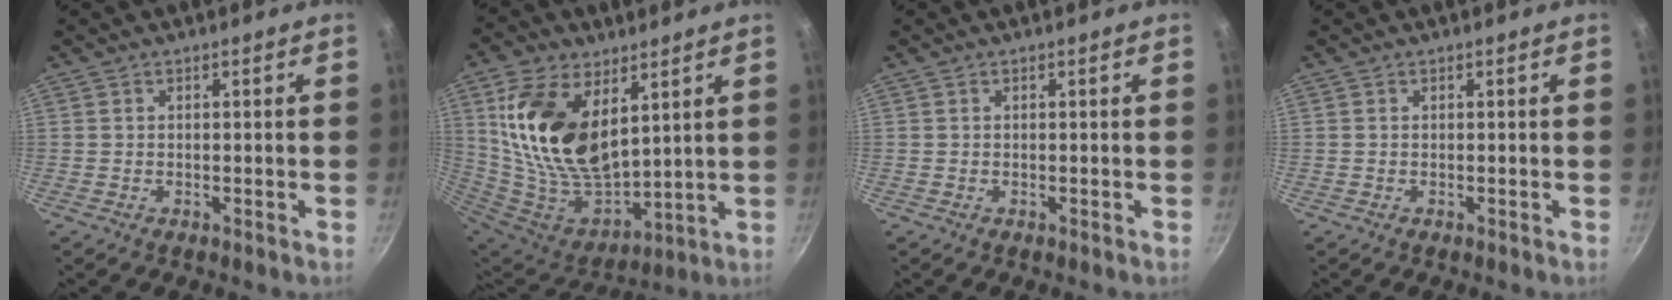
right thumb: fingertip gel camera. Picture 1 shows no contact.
{"total": 22.2, "force": [8.0, 12.9, 16.2], "torque": [-0.294, -0.055, 0.164]}
{"total": 0.0}
{"total": 0.0}